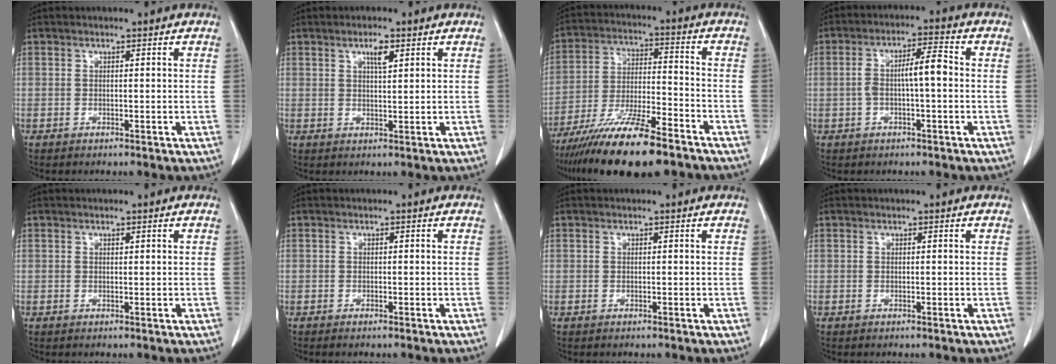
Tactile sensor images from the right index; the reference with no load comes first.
{"total": 2.7, "force": [1.4, 0.5, 2.2], "torque": [-0.039, -0.001, 0.024]}
{"total": 16.3, "force": [-11.9, 2.3, 10.9], "torque": [-0.205, -0.032, -0.210]}
{"total": 5.8, "force": [-0.3, 1.2, 5.7], "torque": [-0.108, 0.023, -0.007]}
{"total": 0.0}
{"total": 0.6, "force": [-0.5, 0.0, 0.4], "torque": [-0.011, -0.001, -0.008]}
{"total": 0.0}
{"total": 0.0}